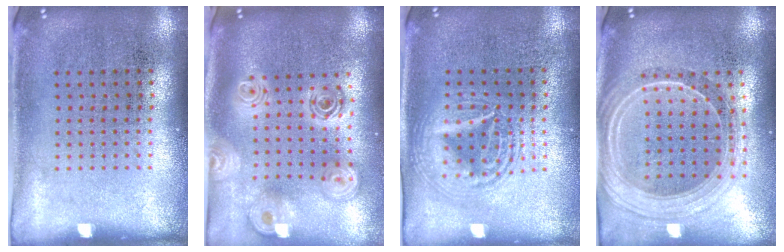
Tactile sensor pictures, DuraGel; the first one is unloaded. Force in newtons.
{"total": 2.5, "press": 1.9, "slide": 1.6}
{"total": 2.6, "press": 2.5, "slide": 0.3}
{"total": 2.3, "press": 1.9, "slide": 1.3}